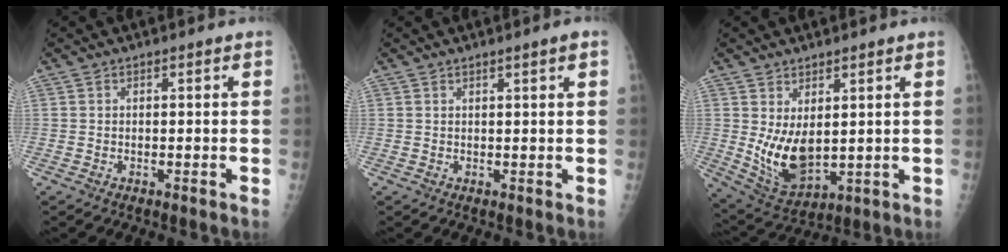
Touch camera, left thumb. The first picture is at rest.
{"total": 1.6, "force": [1.0, -0.1, 1.3], "torque": [-0.019, -0.004, 0.015]}
{"total": 9.6, "force": [1.5, 5.3, 7.8], "torque": [-0.128, -0.028, 0.050]}